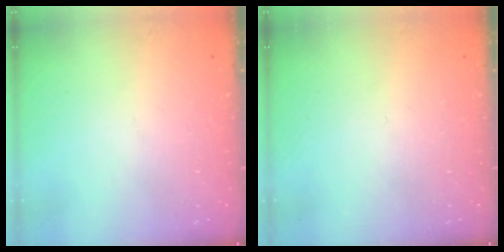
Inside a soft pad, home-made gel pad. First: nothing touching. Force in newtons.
{"total": 0.0}